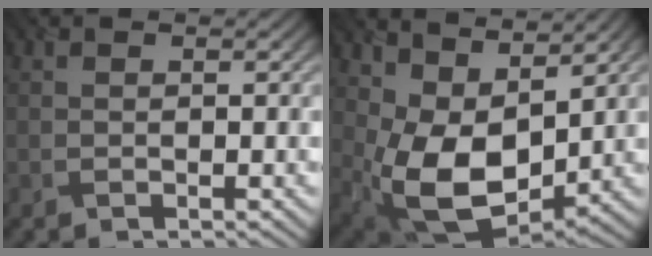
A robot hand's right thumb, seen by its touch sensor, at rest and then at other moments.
{"total": 12.1, "force": [3.4, 7.4, 8.9], "torque": [-0.194, -0.017, 0.069]}